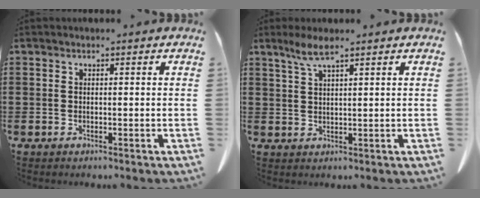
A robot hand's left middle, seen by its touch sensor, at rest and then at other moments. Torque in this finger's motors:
{"motor_torque": [0.05, 0.01, 0.10, 0.07]}